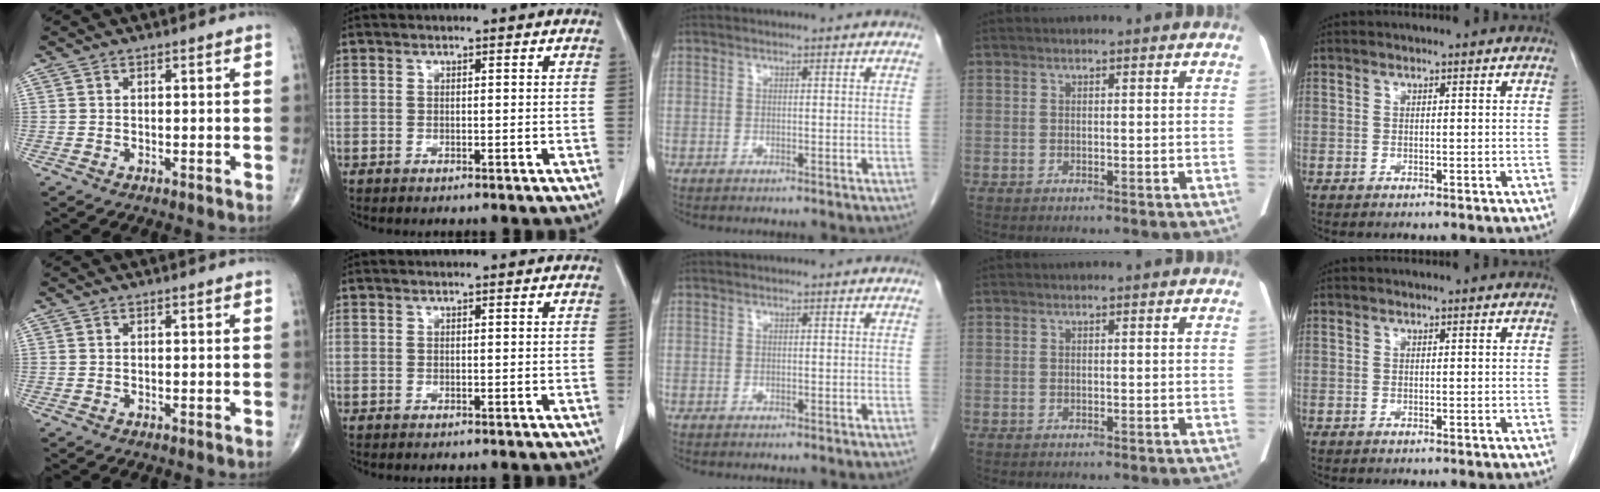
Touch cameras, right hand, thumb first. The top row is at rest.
{}